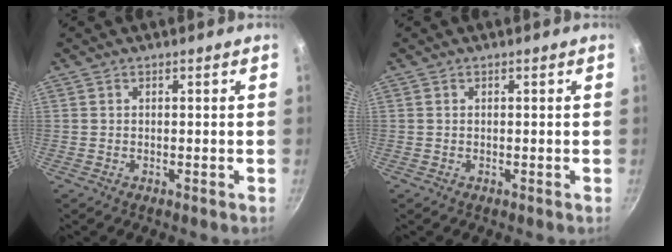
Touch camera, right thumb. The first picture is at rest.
{"total": 0.0}